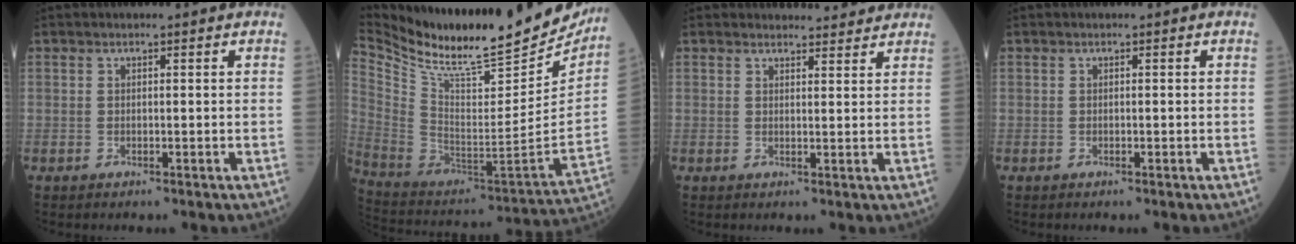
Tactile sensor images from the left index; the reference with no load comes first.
{"total": 28.7, "force": [25.0, 4.9, 13.2], "torque": [-0.238, -0.075, 0.377]}
{"total": 5.4, "force": [5.3, 1.2, 0.4], "torque": [0.003, 0.002, 0.054]}
{"total": 0.0}